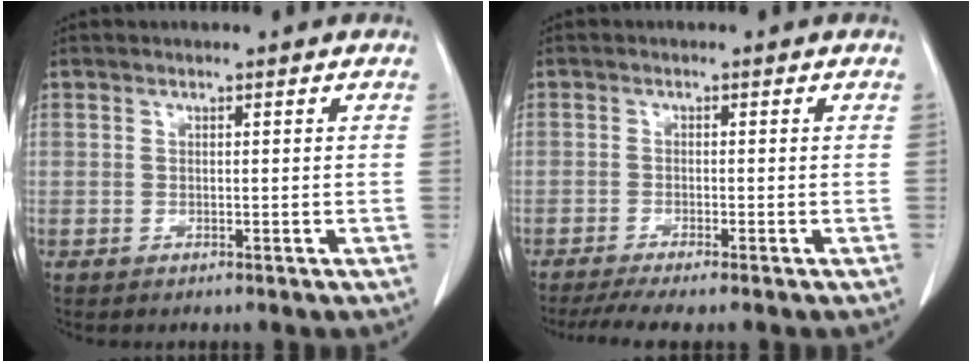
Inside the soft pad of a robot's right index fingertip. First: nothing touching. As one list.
[{"total": 5.0, "force": [-4.0, -0.2, 3.0], "torque": [-0.044, -0.010, -0.065]}]